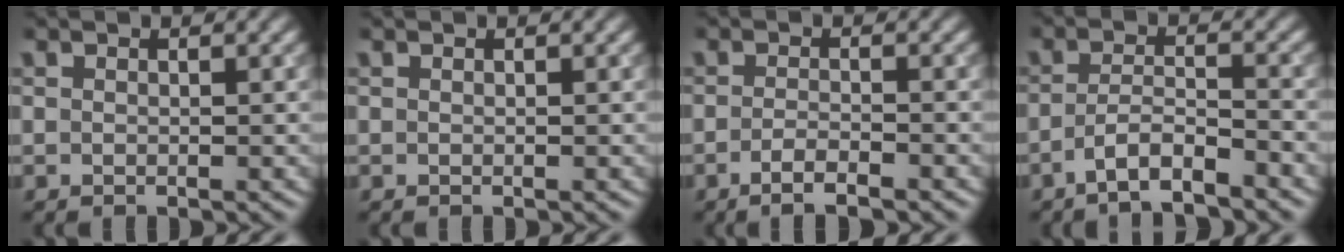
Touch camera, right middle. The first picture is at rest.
{"total": 0.0}
{"total": 2.3, "force": [-1.4, 0.6, 1.8], "torque": [-0.028, 0.002, -0.029]}
{"total": 3.7, "force": [-2.6, 0.7, 2.5], "torque": [-0.045, 0.006, -0.056]}